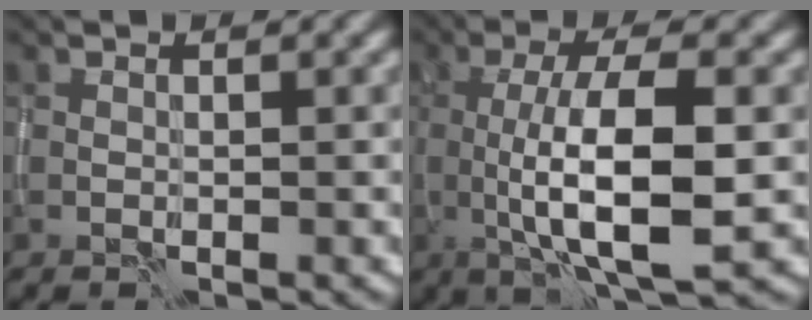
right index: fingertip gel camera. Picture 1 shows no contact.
{"total": 8.8, "force": [-0.5, 2.5, 8.5], "torque": [-0.140, -0.007, -0.005]}